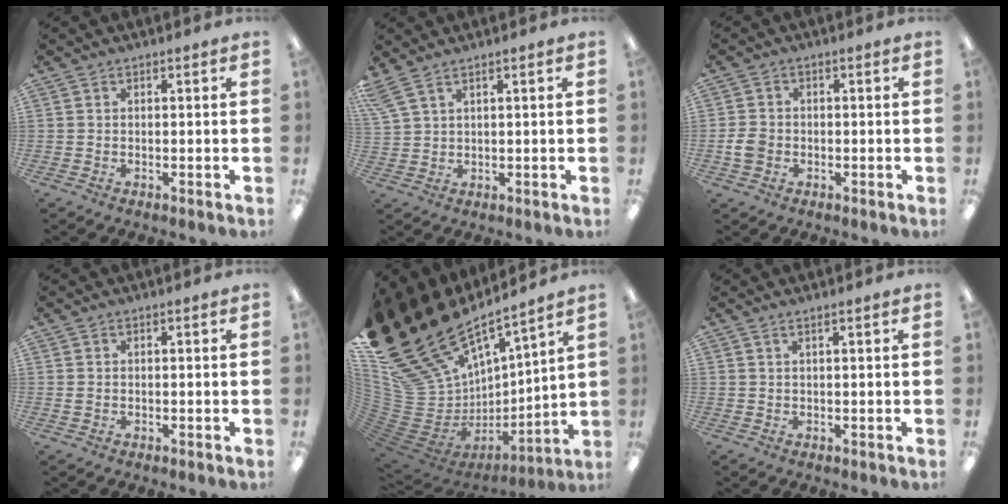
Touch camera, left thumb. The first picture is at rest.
{"total": 4.7, "force": [3.5, 1.6, 2.7], "torque": [-0.060, -0.012, 0.066]}
{"total": 4.0, "force": [-0.8, 3.3, 2.2], "torque": [-0.043, 0.006, -0.016]}
{"total": 1.0, "force": [0.3, 0.7, 0.6], "torque": [-0.012, 0.002, 0.006]}
{"total": 25.7, "force": [18.4, 12.9, 12.4], "torque": [-0.191, -0.194, 0.399]}
{"total": 1.4, "force": [0.9, 0.0, 1.1], "torque": [-0.022, -0.002, 0.017]}